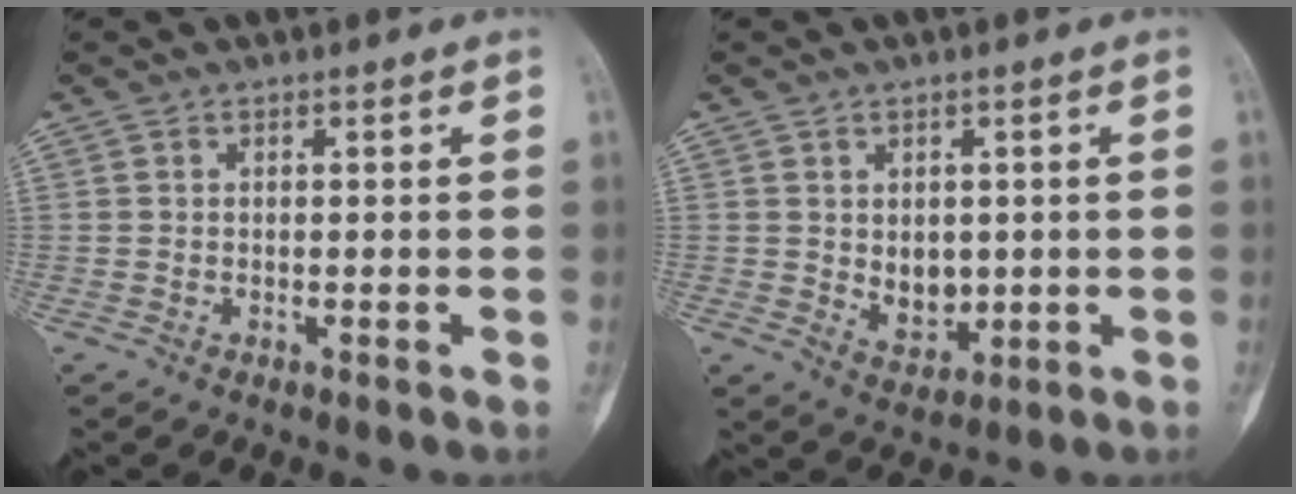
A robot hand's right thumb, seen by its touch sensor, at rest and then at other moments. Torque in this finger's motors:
{"motor_torque": [0.63, 0.59, 0.33, -0.33, 0.11]}